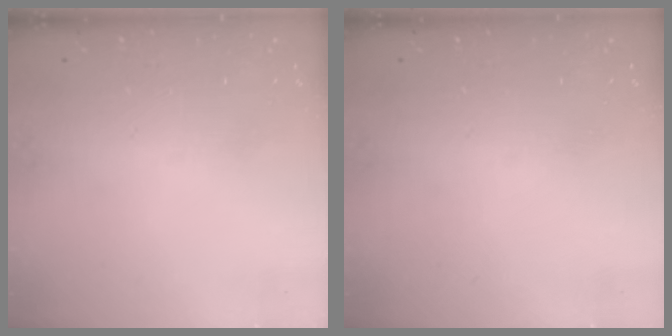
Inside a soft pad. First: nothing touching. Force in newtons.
{"total": 0.0}